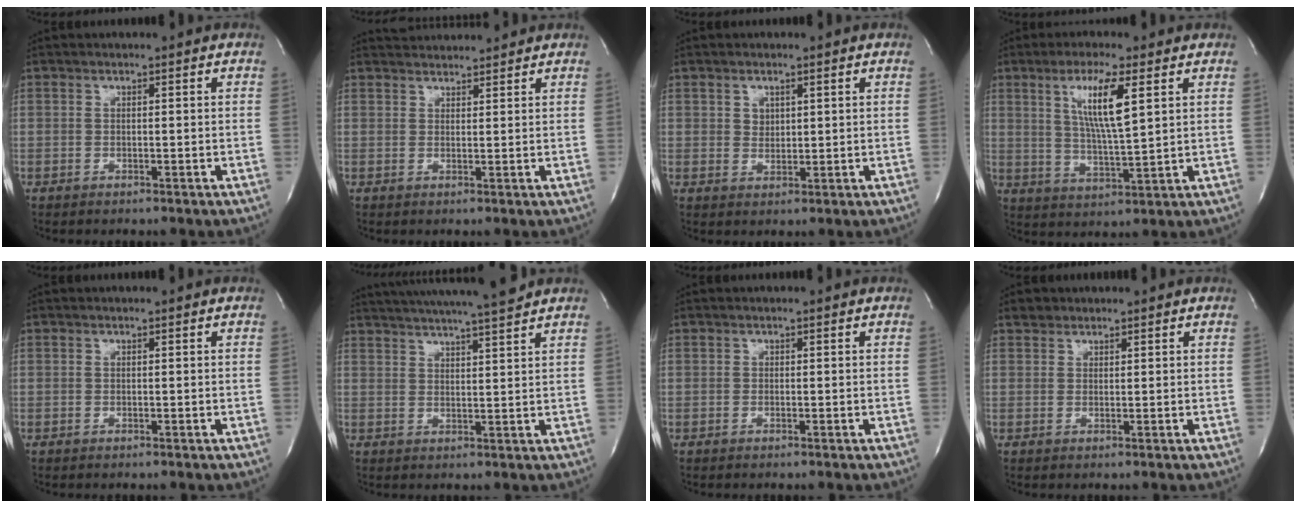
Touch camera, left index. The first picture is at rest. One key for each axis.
{"total": 4.7, "fx": 4.7, "fy": 0.4, "fz": 0.6, "tx": -0.016, "ty": 0.027, "tz": 0.072}
{"total": 1.6, "fx": 0.7, "fy": 1.3, "fz": 0.7, "tx": -0.015, "ty": -0.006, "tz": 0.016}
{"total": 8.5, "fx": 3.1, "fy": 0.3, "fz": 7.9, "tx": -0.154, "ty": -0.011, "tz": 0.058}
{"total": 0.0}
{"total": 13.8, "fx": 12.5, "fy": -0.8, "fz": 5.9, "tx": -0.107, "ty": -0.003, "tz": 0.179}
{"total": 0.0}
{"total": 1.3, "fx": 0.8, "fy": 1.0, "fz": -0.2, "tx": 0.004, "ty": 0.002, "tz": 0.010}